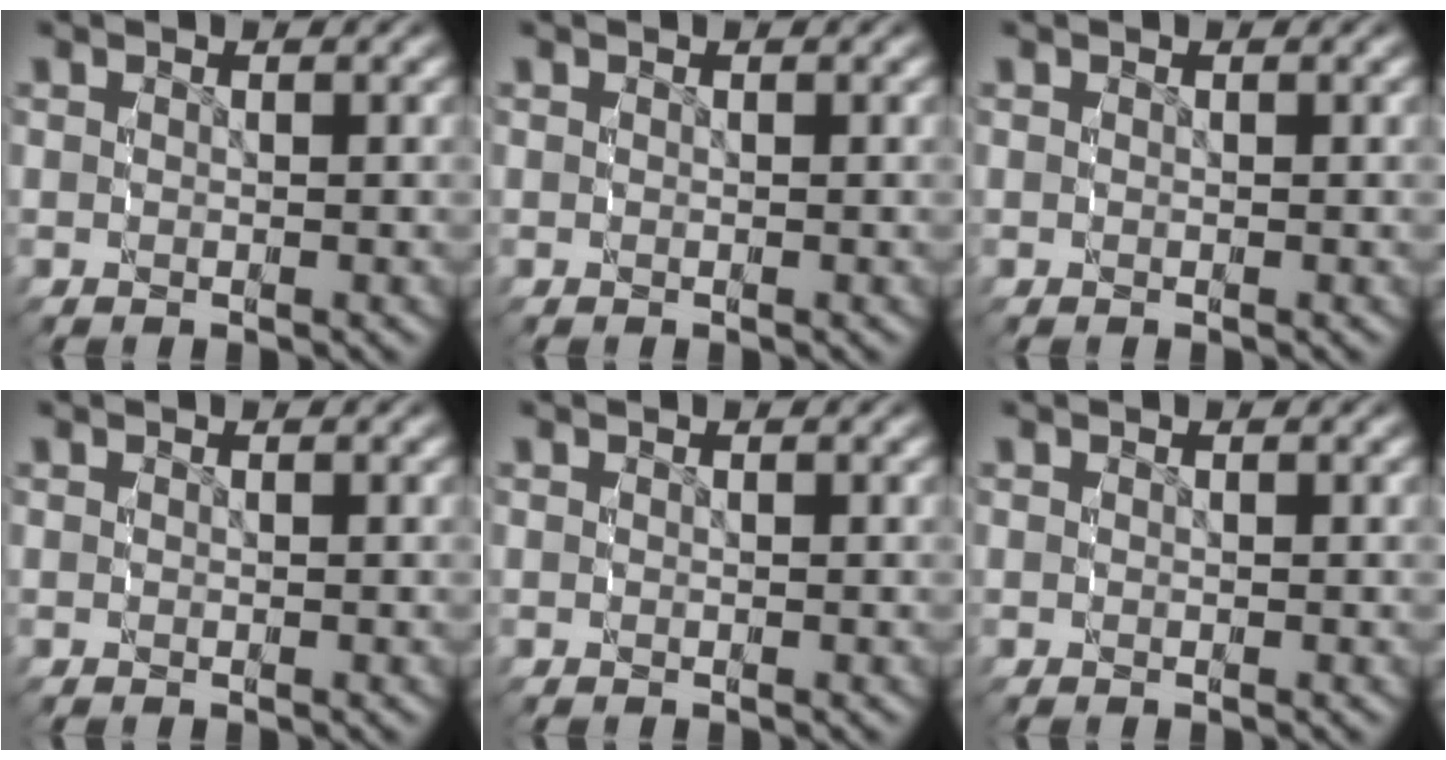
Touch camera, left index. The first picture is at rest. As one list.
[{"total": 0.0}, {"total": 0.0}, {"total": 0.0}, {"total": 0.0}, {"total": 0.0}]